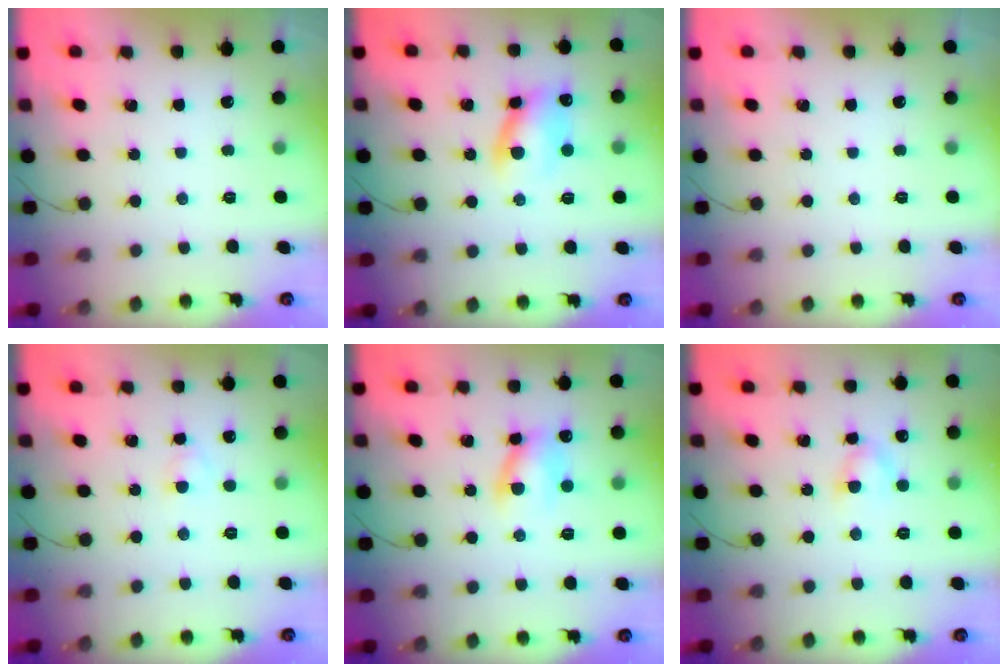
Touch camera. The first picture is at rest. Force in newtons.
{"total": 10.2, "press": 10.1, "slide": 1.2}
{"total": 0.0}
{"total": 2.2, "press": 1.9, "slide": 1.1}
{"total": 7.9, "press": 7.9, "slide": 0.7}
{"total": 3.5, "press": 3.3, "slide": 1.2}